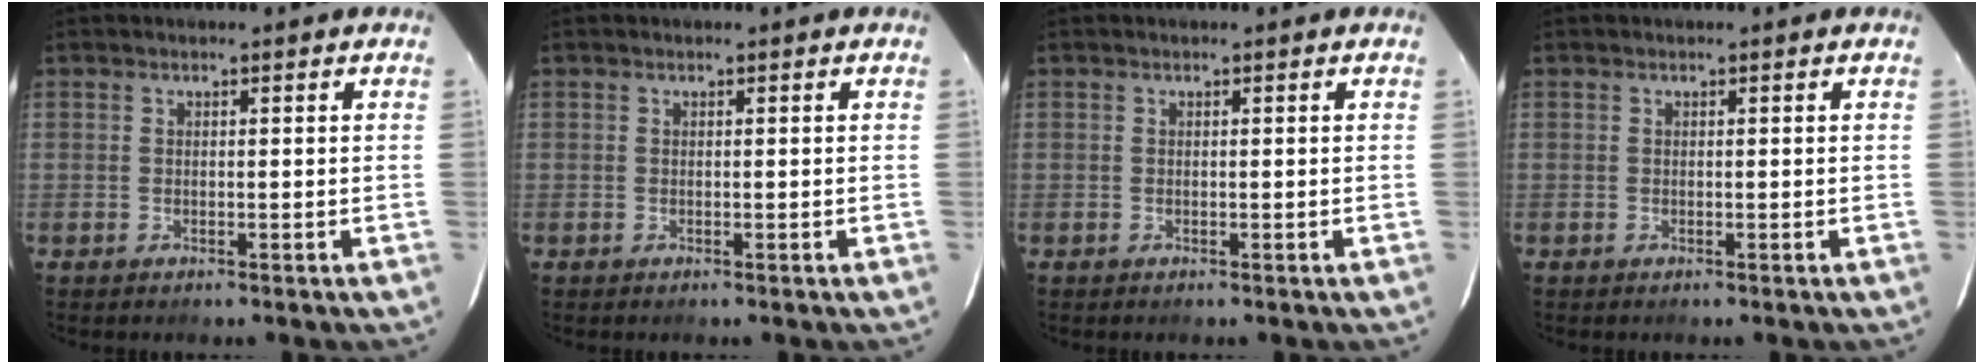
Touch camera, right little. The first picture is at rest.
{"total": 0.0}
{"total": 0.0}
{"total": 0.0}